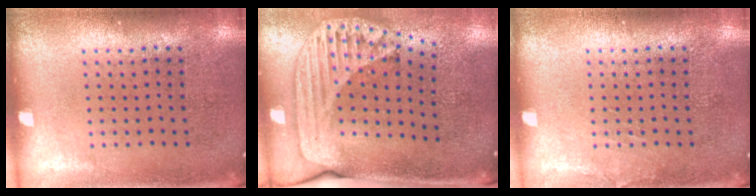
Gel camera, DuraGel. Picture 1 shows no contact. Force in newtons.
{"total": 2.4, "press": 1.7, "slide": 1.7}
{"total": 0.6, "press": 0.6, "slide": 0.1}